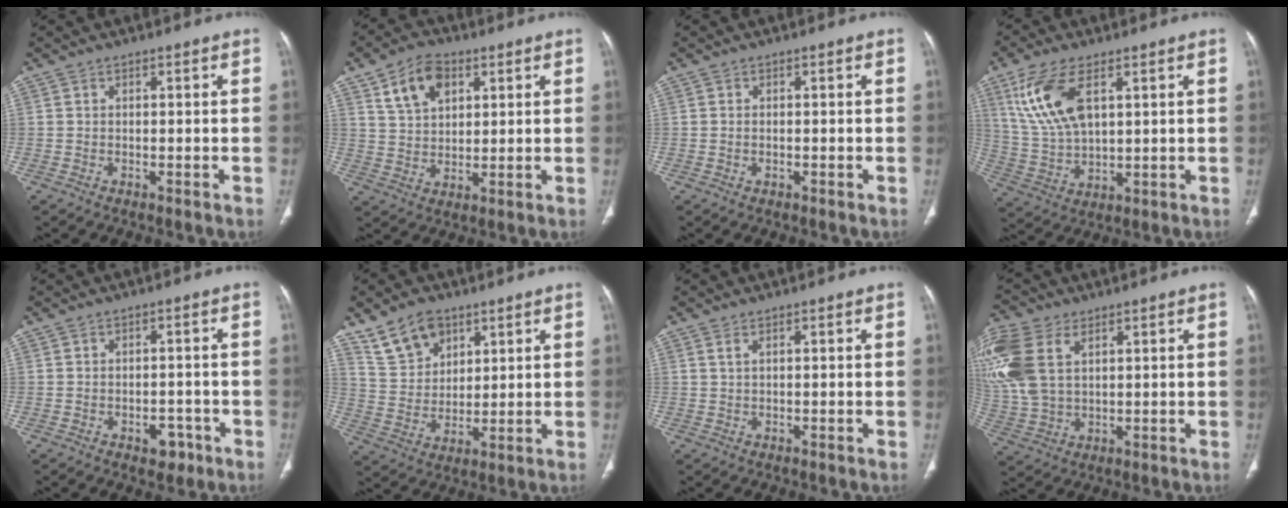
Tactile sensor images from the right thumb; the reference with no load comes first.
{"total": 9.3, "force": [4.4, 6.0, 5.5], "torque": [-0.076, -0.010, 0.081]}
{"total": 0.7, "force": [-0.1, 0.5, 0.5], "torque": [-0.014, 0.003, 0.000]}
{"total": 12.4, "force": [5.2, 6.0, 9.6], "torque": [-0.196, -0.016, 0.112]}
{"total": 3.8, "force": [-2.0, 2.5, 2.0], "torque": [-0.008, 0.012, -0.021]}
{"total": 9.8, "force": [6.3, 6.3, 4.1], "torque": [-0.054, -0.024, 0.128]}
{"total": 1.2, "force": [0.6, 0.4, 0.9], "torque": [-0.021, 0.005, 0.017]}
{"total": 16.1, "force": [6.1, 10.0, 11.1], "torque": [-0.279, 0.001, 0.124]}